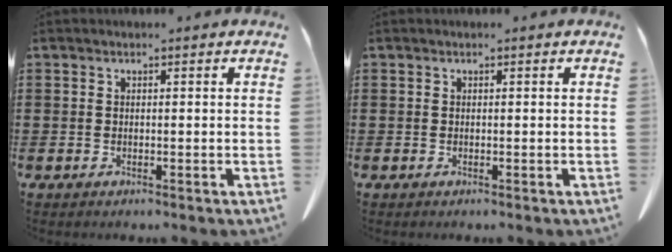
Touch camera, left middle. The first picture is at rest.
{"total": 0.0}